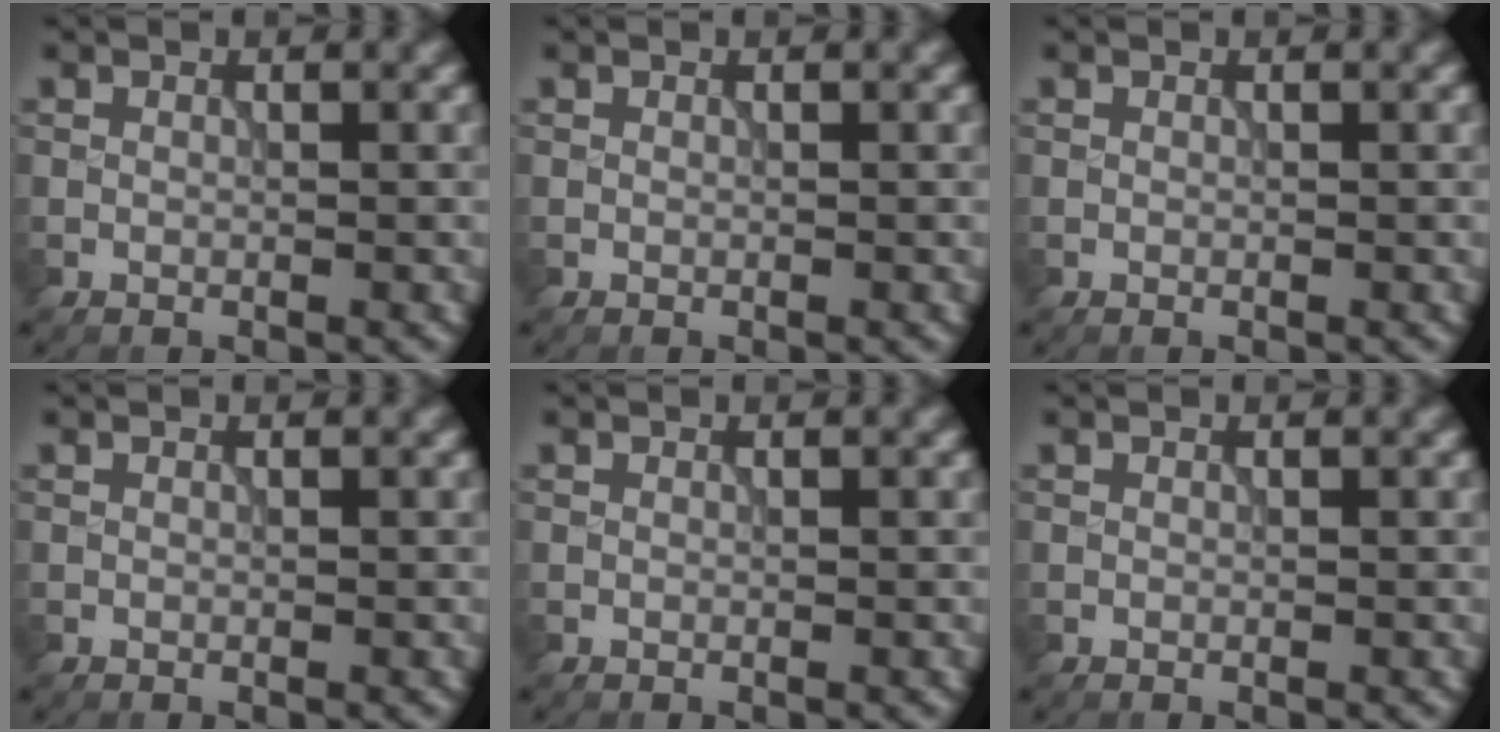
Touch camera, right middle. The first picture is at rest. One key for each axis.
{"total": 0.0}
{"total": 0.0}
{"total": 0.0}
{"total": 0.0}
{"total": 0.0}